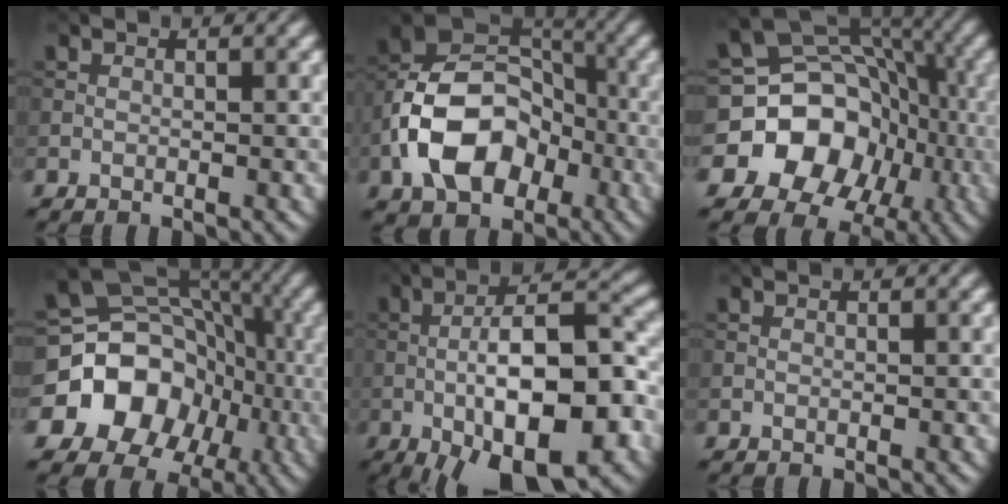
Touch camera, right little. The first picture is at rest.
{"total": 10.9, "force": [-3.6, 7.6, 7.0], "torque": [-0.131, 0.004, -0.076]}
{"total": 12.6, "force": [-3.9, 10.8, 5.3], "torque": [-0.087, 0.000, -0.097]}
{"total": 14.3, "force": [-4.6, 12.1, 5.9], "torque": [-0.109, -0.014, -0.106]}
{"total": 13.8, "force": [-4.2, 4.8, 12.2], "torque": [-0.184, 0.006, -0.068]}
{"total": 0.0}